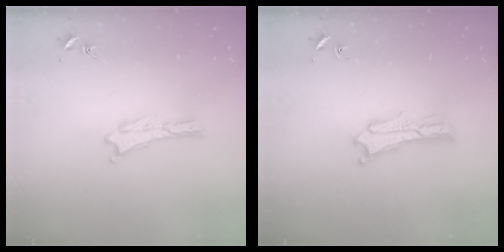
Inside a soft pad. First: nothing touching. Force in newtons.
{"total": 2.5, "press": 2.5, "slide": 0.1}